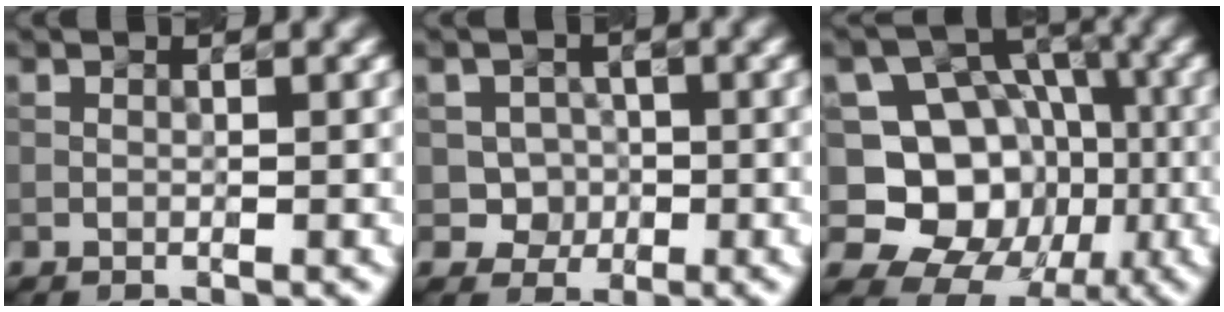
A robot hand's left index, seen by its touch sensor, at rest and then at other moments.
{"total": 2.5, "force": [-0.4, 2.4, 0.6], "torque": [0.006, 0.001, -0.017]}
{"total": 11.1, "force": [-1.5, 9.7, 5.1], "torque": [-0.073, 0.007, -0.053]}